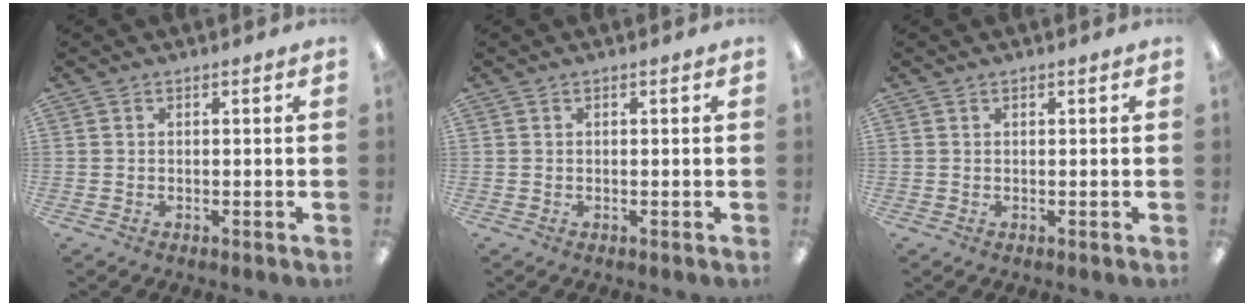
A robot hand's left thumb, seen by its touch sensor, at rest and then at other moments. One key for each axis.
{"total": 0.0}
{"total": 0.0}